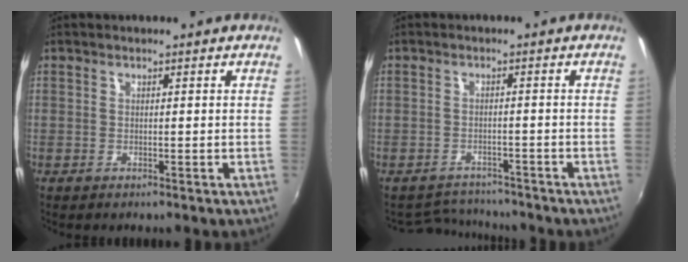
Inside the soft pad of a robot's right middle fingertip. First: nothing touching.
{"total": 5.3, "force": [-5.2, 1.3, -0.2], "torque": [-0.013, 0.008, -0.083]}